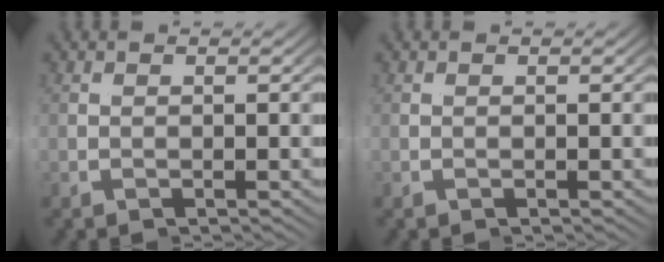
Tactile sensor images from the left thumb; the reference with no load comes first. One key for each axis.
{"total": 0.0}